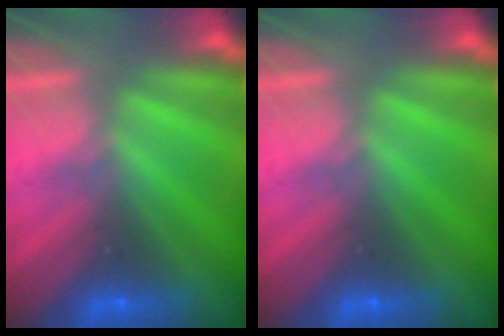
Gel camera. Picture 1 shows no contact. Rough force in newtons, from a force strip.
{"total": 0.0}